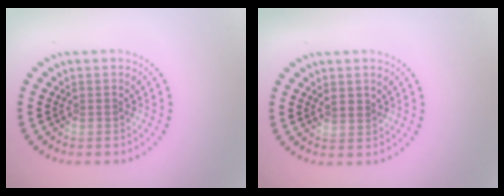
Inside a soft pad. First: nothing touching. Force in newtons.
{"total": 0.7, "press": 0.5, "slide": 0.4}